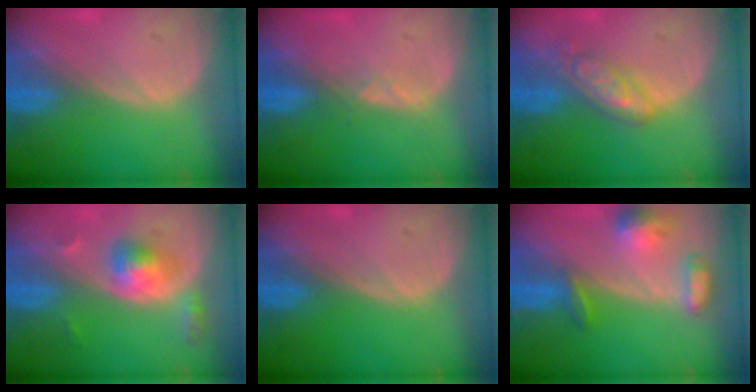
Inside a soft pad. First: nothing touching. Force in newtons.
{"total": 1.6, "press": 1.5, "slide": 0.7}
{"total": 5.7, "press": 5.0, "slide": 2.8}
{"total": 5.1, "press": 4.8, "slide": 1.6}
{"total": 0.0}
{"total": 6.6, "press": 6.3, "slide": 2.2}